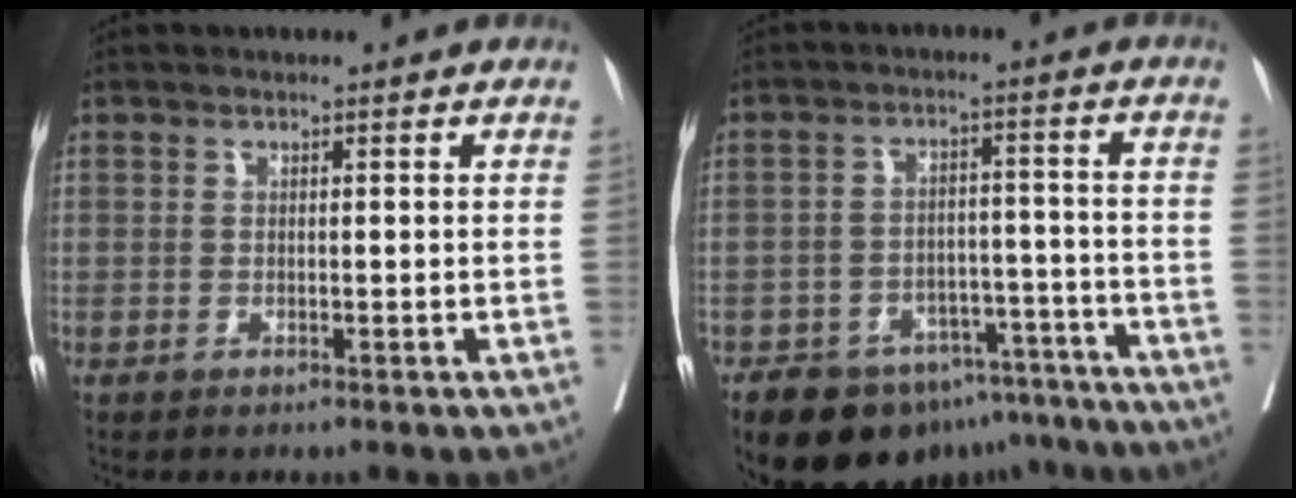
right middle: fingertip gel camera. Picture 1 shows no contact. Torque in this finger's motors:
{"motor_torque": [1.06, -1.07, 0.24, 0.06]}